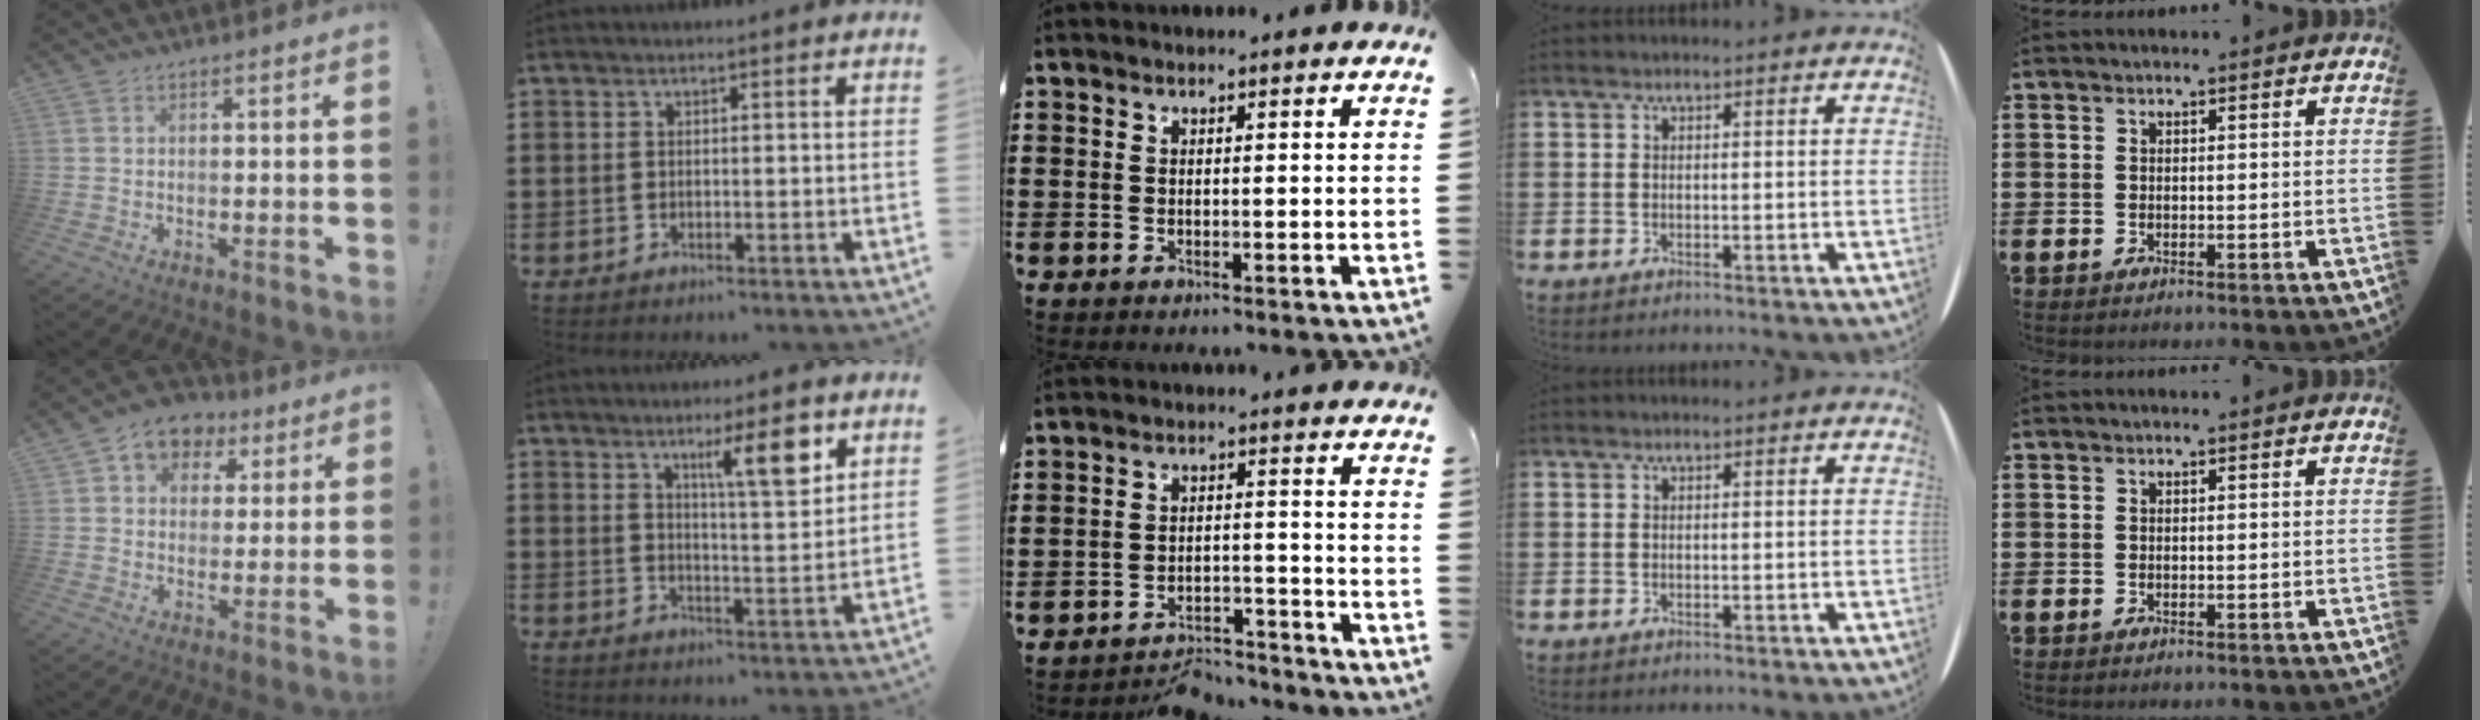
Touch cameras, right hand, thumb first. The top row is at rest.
{"thumb": {"total": 8.8, "force": [3.9, 7.0, 3.5], "torque": [-0.052, -0.014, 0.077]}, "index": {"total": 7.9, "force": [4.5, 1.3, 6.3], "torque": [-0.102, -0.008, 0.067]}, "middle": {"total": 4.8, "force": [-4.7, 0.8, 0.7], "torque": [-0.012, 0.009, -0.095]}}